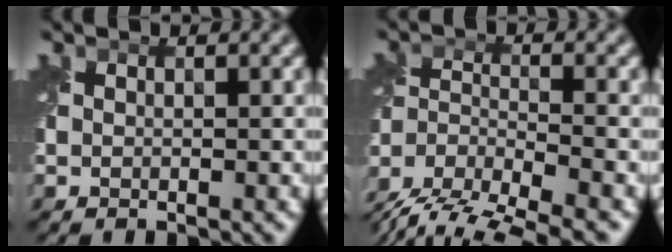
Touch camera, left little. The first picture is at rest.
{"total": 10.7, "force": [-9.5, 3.3, 3.8], "torque": [-0.068, -0.016, -0.152]}